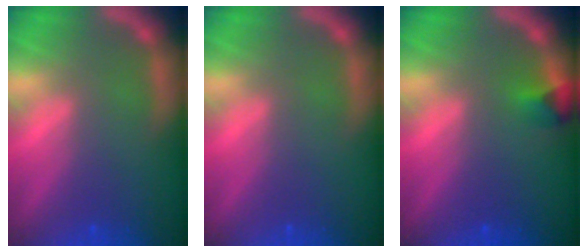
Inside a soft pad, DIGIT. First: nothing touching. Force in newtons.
{"total": 0.0}
{"total": 1.4}